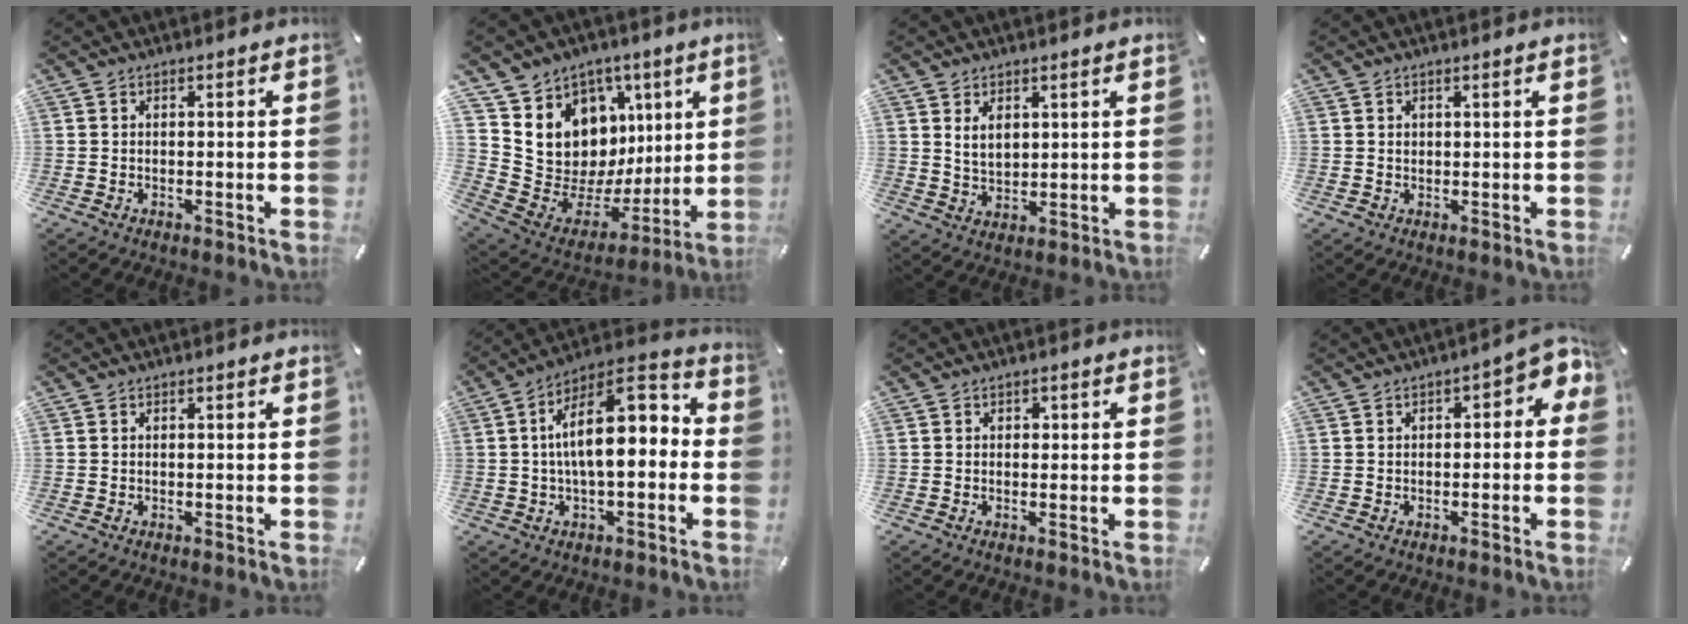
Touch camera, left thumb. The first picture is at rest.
{"total": 12.5, "force": [4.5, 11.2, 3.3], "torque": [-0.039, -0.081, 0.107]}
{"total": 4.1, "force": [2.1, 2.4, 2.5], "torque": [-0.046, -0.002, 0.037]}
{"total": 0.6, "force": [0.3, 0.5, 0.3], "torque": [-0.006, 0.001, 0.007]}
{"total": 0.0}
{"total": 15.1, "force": [1.2, 7.1, 13.3], "torque": [-0.216, -0.006, 0.020]}
{"total": 1.0, "force": [0.0, 0.8, 0.5], "torque": [-0.011, 0.005, -0.001]}
{"total": 3.7, "force": [-1.2, 1.8, 3.0], "torque": [-0.045, 0.014, -0.025]}